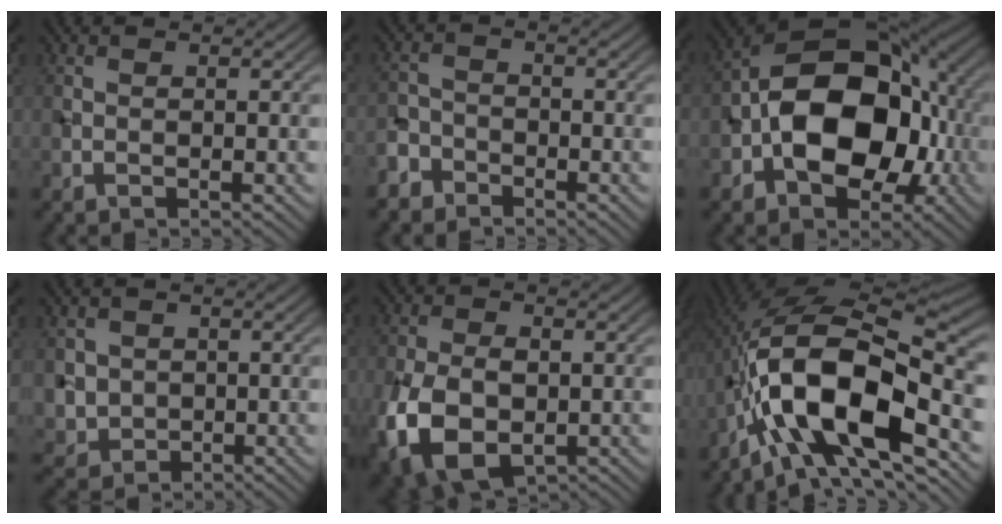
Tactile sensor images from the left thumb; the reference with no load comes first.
{"total": 3.1, "force": [-2.5, 1.7, 0.5], "torque": [-0.007, 0.002, -0.062]}
{"total": 15.2, "force": [-2.3, 10.1, 11.2], "torque": [-0.169, 0.002, -0.055]}
{"total": 3.2, "force": [0.4, 3.1, 0.8], "torque": [-0.033, -0.011, 0.006]}
{"total": 11.1, "force": [-3.5, 6.8, 8.0], "torque": [-0.183, -0.023, -0.059]}
{"total": 16.3, "force": [-4.9, 6.8, 13.9], "torque": [-0.239, 0.004, -0.095]}